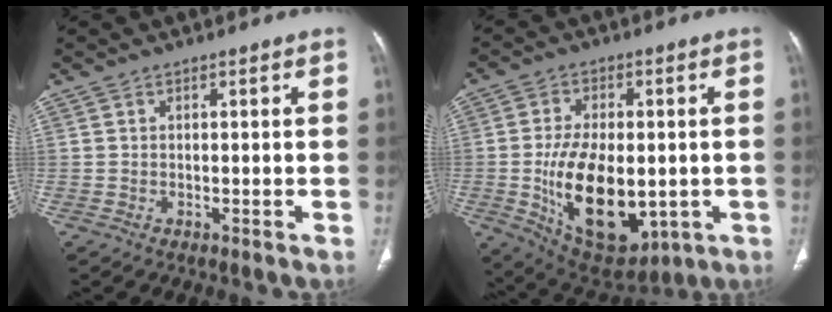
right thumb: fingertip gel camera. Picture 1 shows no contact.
{"total": 19.0, "force": [-2.9, 10.9, 15.3], "torque": [-0.236, -0.009, -0.019]}